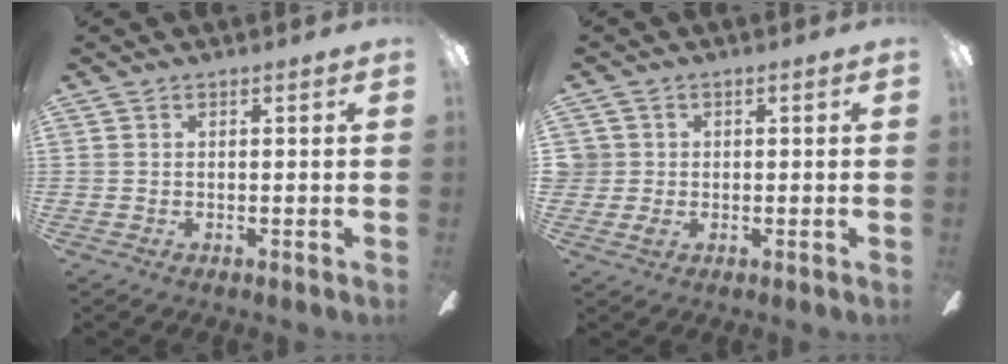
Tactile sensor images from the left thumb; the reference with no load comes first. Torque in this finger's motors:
{"motor_torque": [0.00, 0.00, 0.14, -0.09, 0.00]}